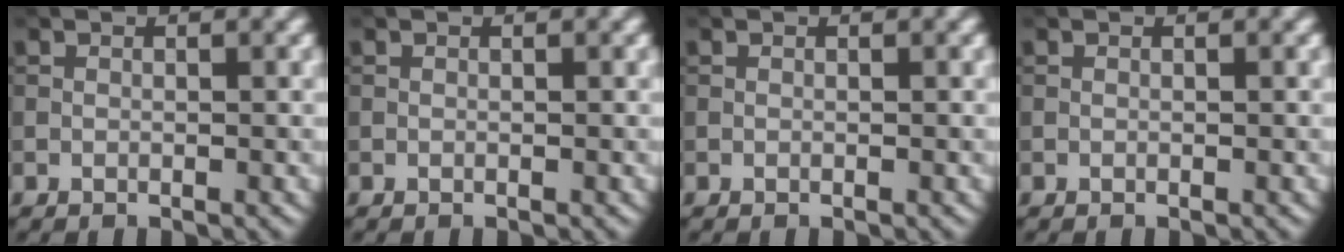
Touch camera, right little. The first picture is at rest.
{"total": 0.0}
{"total": 0.0}
{"total": 0.0}